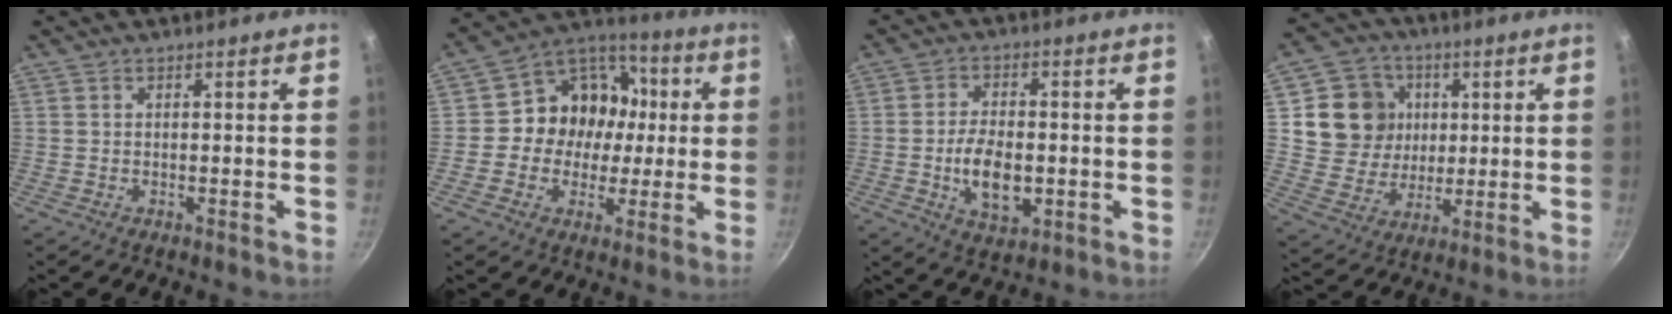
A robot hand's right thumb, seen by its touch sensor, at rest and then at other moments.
{"total": 15.3, "force": [0.4, 13.1, 7.8], "torque": [-0.083, 0.034, -0.010]}
{"total": 9.5, "force": [-1.7, 5.3, 7.7], "torque": [-0.126, 0.004, -0.026]}
{"total": 13.0, "force": [3.1, 11.8, 4.5], "torque": [-0.050, -0.007, 0.058]}